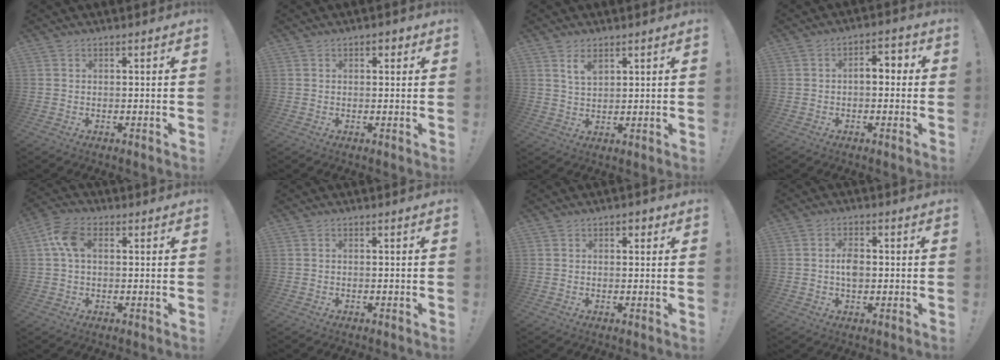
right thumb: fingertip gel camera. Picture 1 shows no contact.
{"total": 1.5, "force": [0.3, 1.1, 1.0], "torque": [-0.010, 0.003, 0.001]}
{"total": 4.7, "force": [3.1, 2.5, 2.5], "torque": [-0.033, -0.014, 0.053]}
{"total": 5.4, "force": [-0.1, 3.2, 4.3], "torque": [-0.063, 0.011, -0.007]}
{"total": 8.0, "force": [1.6, 5.1, 6.0], "torque": [-0.124, 0.013, 0.032]}
{"total": 0.0}
{"total": 1.4, "force": [0.2, 1.1, 0.8], "torque": [-0.006, 0.002, 0.001]}
{"total": 4.5, "force": [-0.3, 2.8, 3.5], "torque": [-0.056, 0.007, -0.008]}